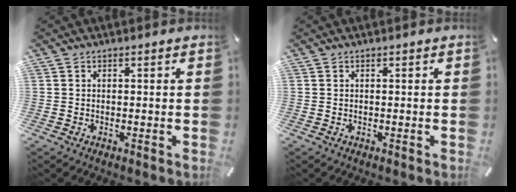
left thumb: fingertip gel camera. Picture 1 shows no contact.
{"total": 0.0}